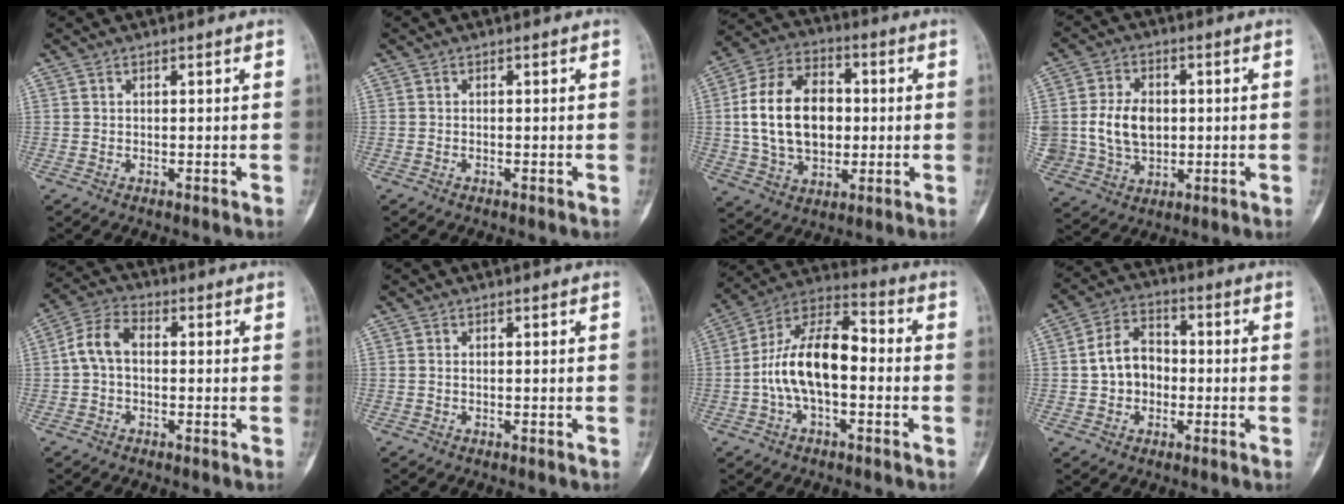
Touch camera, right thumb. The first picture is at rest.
{"total": 0.0}
{"total": 18.1, "force": [0.8, 12.4, 13.2], "torque": [-0.211, 0.018, 0.015]}
{"total": 13.6, "force": [0.4, 10.1, 9.0], "torque": [-0.169, 0.006, 0.024]}
{"total": 6.5, "force": [-0.1, 4.3, 5.0], "torque": [-0.094, 0.021, -0.011]}
{"total": 0.0}
{"total": 15.1, "force": [-1.7, 7.8, 12.8], "torque": [-0.228, 0.047, -0.040]}
{"total": 8.7, "force": [-0.7, 6.8, 5.3], "torque": [-0.069, 0.026, -0.024]}